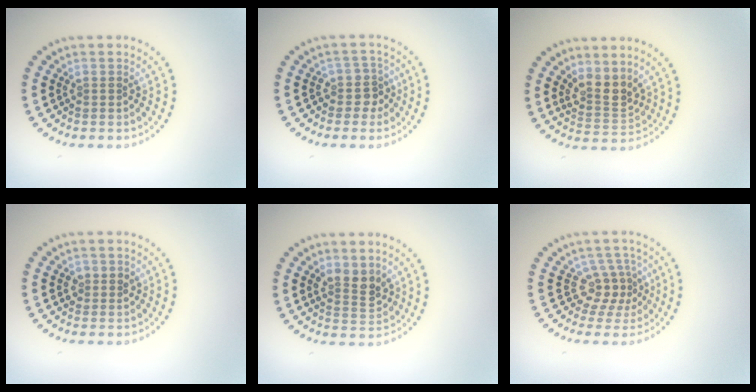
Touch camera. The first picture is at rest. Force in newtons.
{"total": 2.2, "press": 1.8, "slide": 1.2}
{"total": 2.9, "press": 2.3, "slide": 1.7}
{"total": 1.3, "press": 1.3, "slide": 0.2}
{"total": 2.6, "press": 2.4, "slide": 1.0}
{"total": 2.9, "press": 2.1, "slide": 2.0}